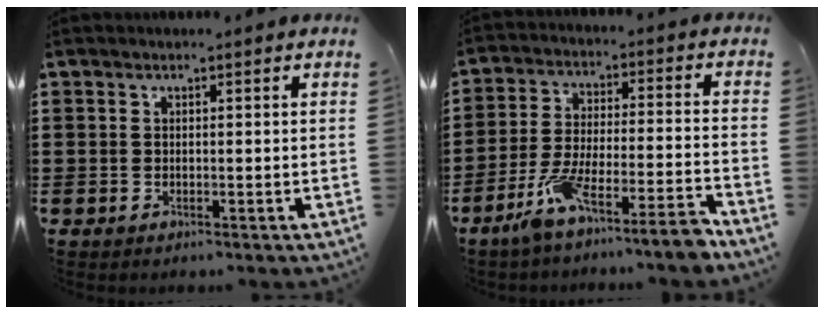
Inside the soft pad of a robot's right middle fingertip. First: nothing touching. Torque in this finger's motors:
{"motor_torque": [1.28, -0.85, 0.37, 0.21]}